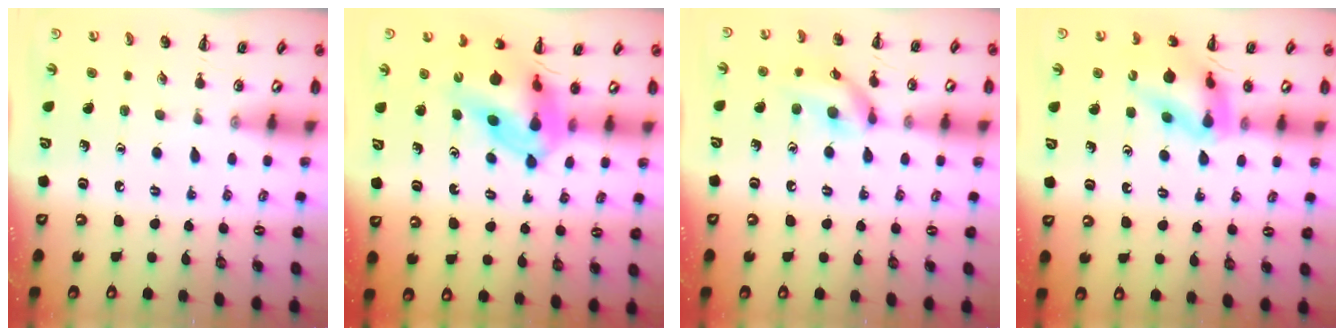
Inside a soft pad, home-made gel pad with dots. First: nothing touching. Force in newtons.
{"total": 11.5, "press": 11.0, "slide": 3.5}
{"total": 12.6, "press": 12.4, "slide": 1.9}
{"total": 12.7, "press": 12.4, "slide": 2.7}